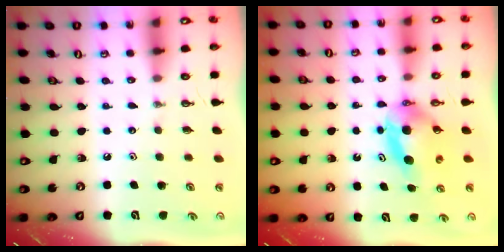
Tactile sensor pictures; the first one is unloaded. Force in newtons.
{"total": 6.1, "press": 5.9, "slide": 1.6}